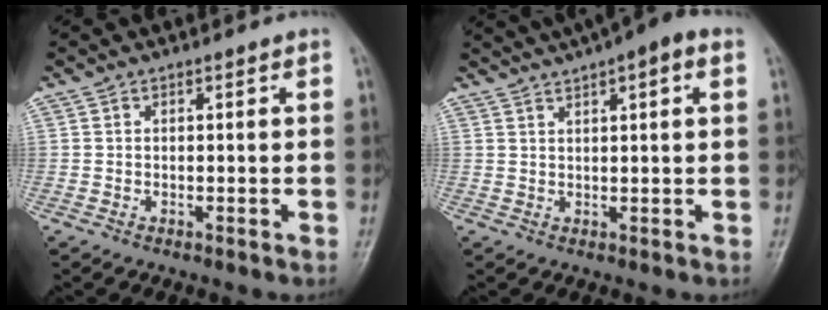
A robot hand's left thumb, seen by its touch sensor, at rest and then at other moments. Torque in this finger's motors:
{"motor_torque": [0.75, 0.24, 1.44, -1.33, 0.11]}